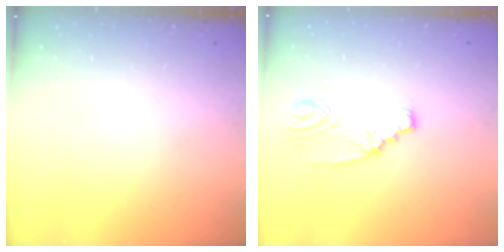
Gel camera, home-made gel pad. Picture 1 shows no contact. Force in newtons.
{"total": 3.6, "press": 3.6, "slide": 0.5}